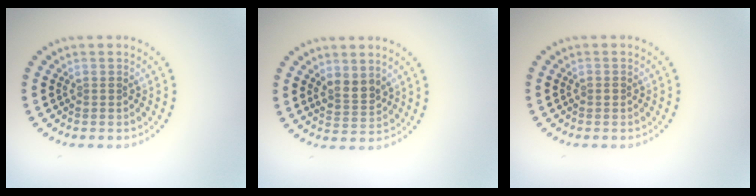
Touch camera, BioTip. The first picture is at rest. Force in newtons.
{"total": 2.4, "press": 2.2, "slide": 1.0}
{"total": 0.6, "press": 0.6, "slide": 0.0}